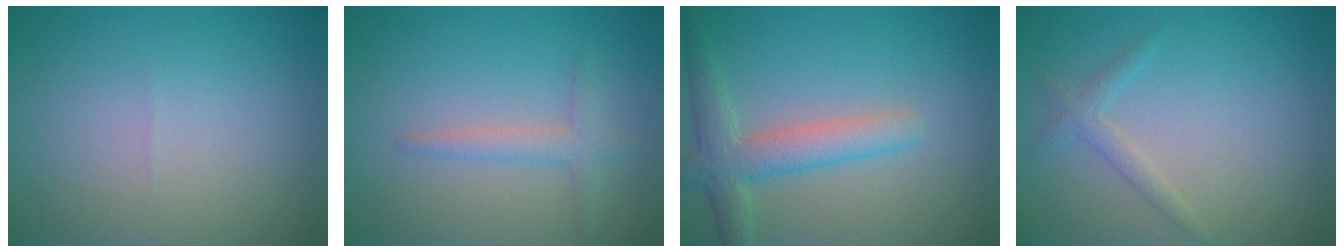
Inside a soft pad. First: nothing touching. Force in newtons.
{"total": 1.7, "press": 1.7, "slide": 0.1}
{"total": 4.0, "press": 4.0, "slide": 0.1}
{"total": 1.4, "press": 1.4, "slide": 0.1}